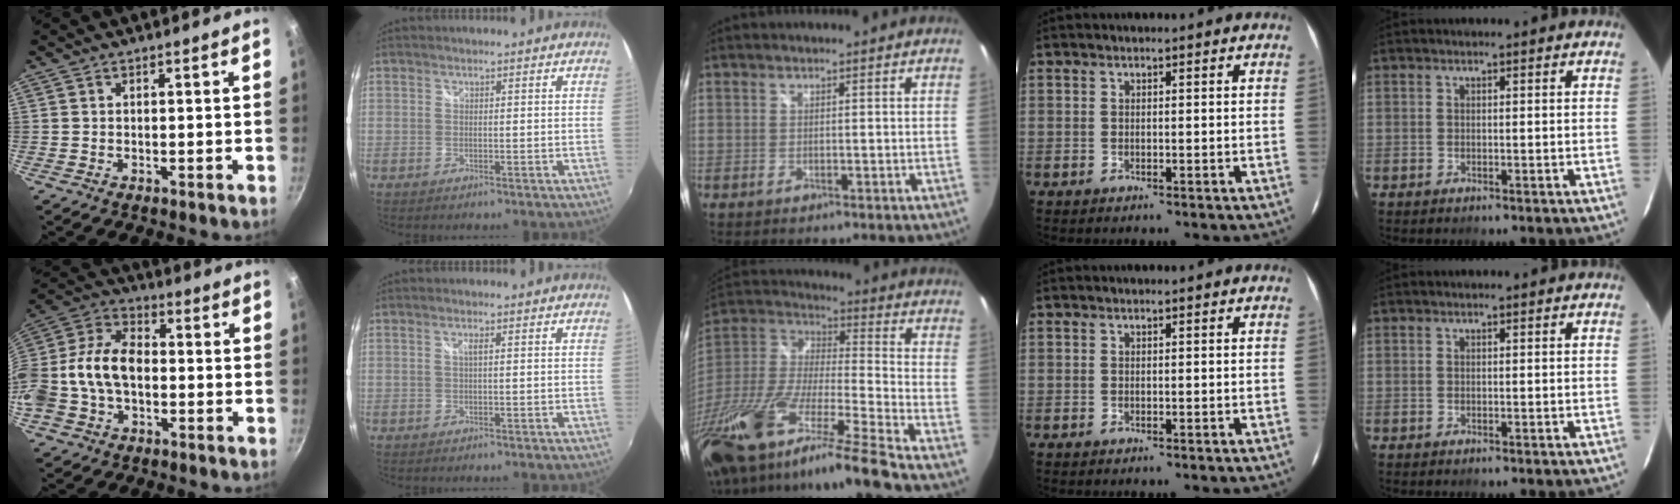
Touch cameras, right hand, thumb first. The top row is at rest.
{"thumb": {"total": 15.7, "force": [-2.0, 10.7, 11.3], "torque": [-0.205, 0.049, -0.049]}, "index": {"total": 0.9, "force": [0.0, -0.2, 0.9], "torque": [-0.016, 0.001, -0.001]}, "middle": {"total": 28.6, "force": [-20.0, 1.9, 20.2], "torque": [-0.353, -0.068, -0.360]}}